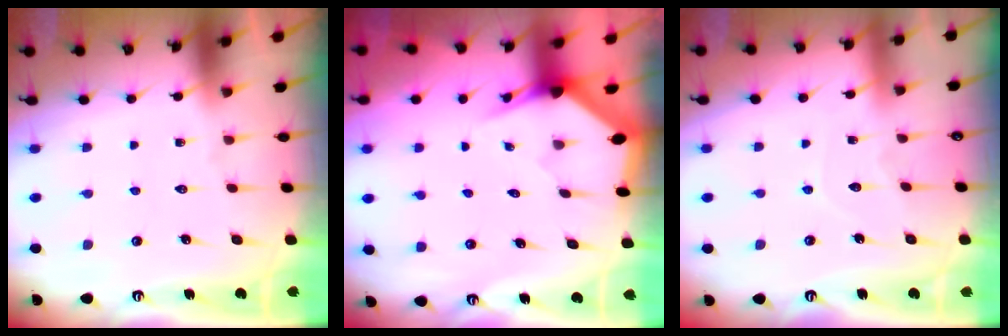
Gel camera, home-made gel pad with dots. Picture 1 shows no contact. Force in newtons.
{"total": 3.1, "press": 3.1, "slide": 0.2}
{"total": 4.2, "press": 4.2, "slide": 0.1}